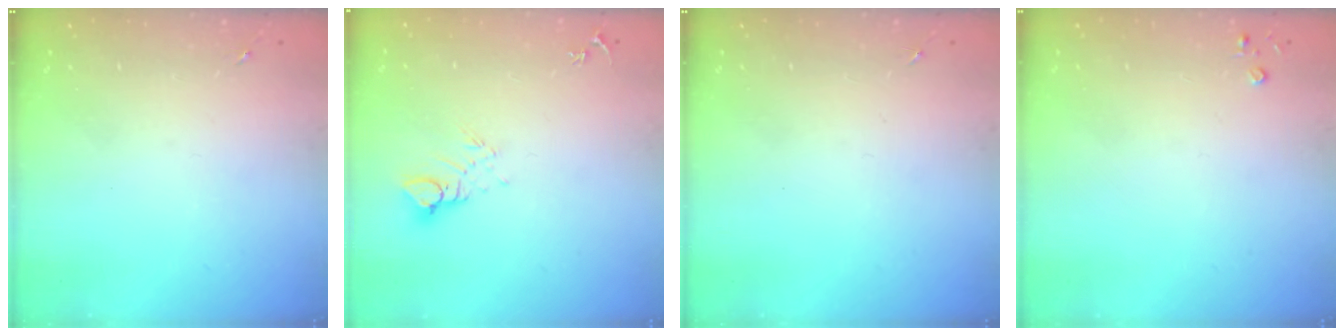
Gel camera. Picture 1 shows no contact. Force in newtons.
{"total": 6.7, "press": 6.7, "slide": 0.4}
{"total": 0.0}
{"total": 2.2, "press": 2.2, "slide": 0.3}